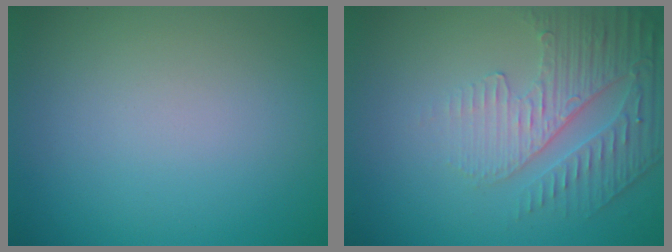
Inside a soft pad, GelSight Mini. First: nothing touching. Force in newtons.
{"total": 5.0, "press": 3.4, "slide": 3.7}